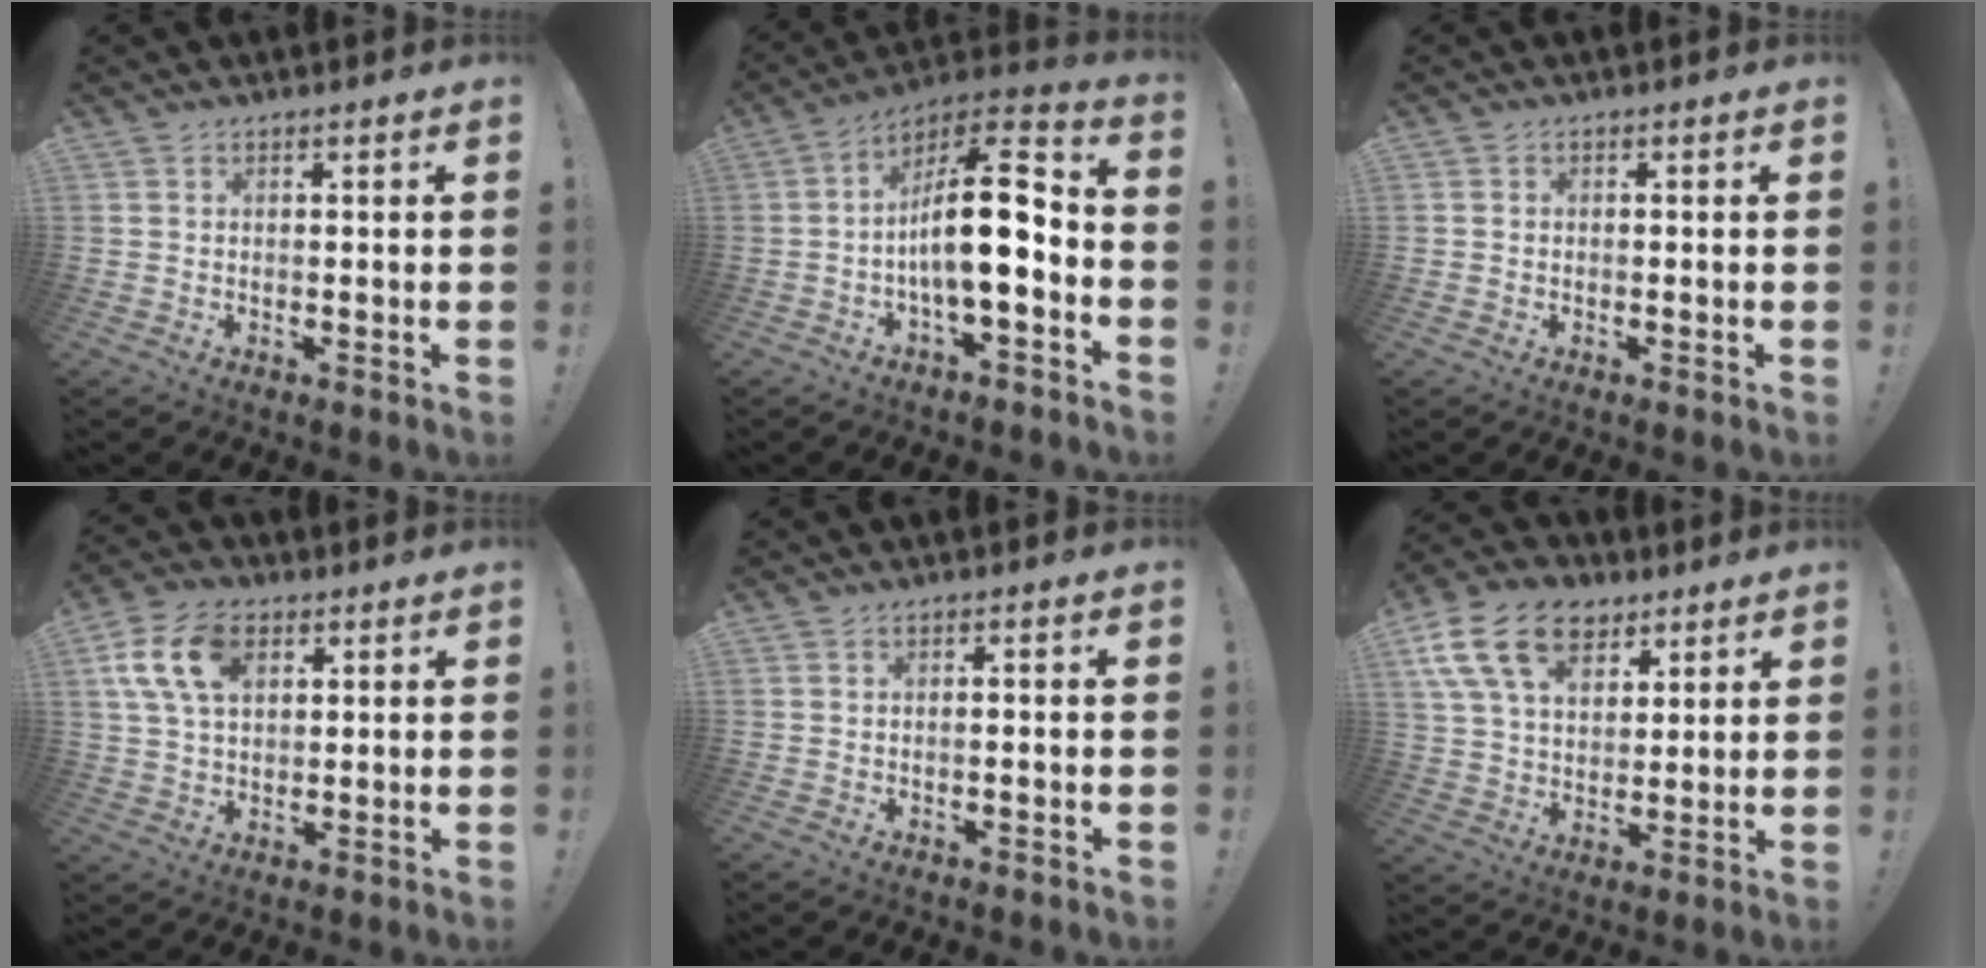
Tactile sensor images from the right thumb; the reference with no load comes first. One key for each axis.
{"total": 17.6, "fx": -2.3, "fy": 6.3, "fz": 16.2, "tx": -0.265, "ty": 0.018, "tz": -0.035}
{"total": 0.9, "fx": -0.7, "fy": 0.4, "fz": 0.2, "tx": -0.010, "ty": 0.005, "tz": -0.012}
{"total": 13.2, "fx": 4.4, "fy": 8.4, "fz": 9.2, "tx": -0.173, "ty": 0.004, "tz": 0.086}
{"total": 1.2, "fx": -0.9, "fy": -0.2, "fz": 0.8, "tx": -0.021, "ty": 0.002, "tz": -0.014}
{"total": 17.9, "fx": 9.1, "fy": 11.7, "fz": 10.0, "tx": -0.165, "ty": -0.036, "tz": 0.169}